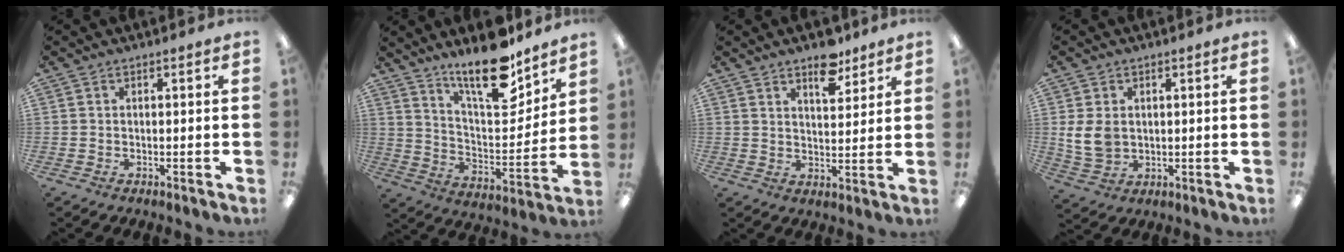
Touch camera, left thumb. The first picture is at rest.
{"total": 17.6, "force": [13.7, 5.3, 9.7], "torque": [-0.155, -0.093, 0.232]}
{"total": 7.8, "force": [5.8, 3.4, 3.8], "torque": [-0.034, -0.037, 0.096]}
{"total": 7.0, "force": [1.1, 5.4, 4.3], "torque": [-0.111, 0.003, 0.022]}